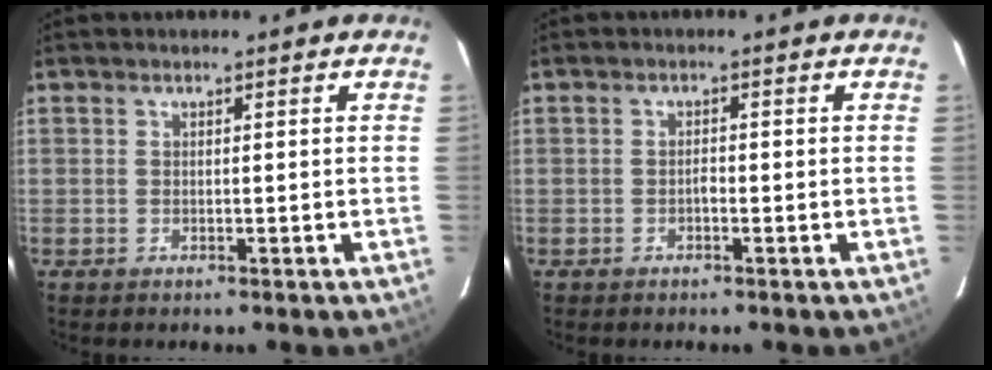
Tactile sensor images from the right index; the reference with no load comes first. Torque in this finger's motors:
{"motor_torque": [0.00, 0.00, 0.00, 0.01]}